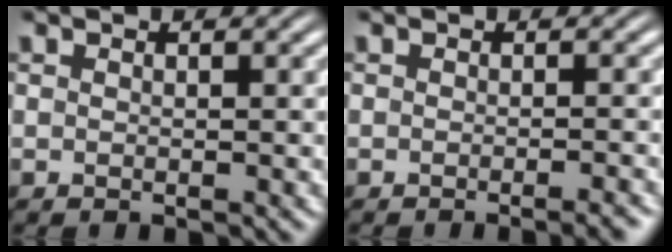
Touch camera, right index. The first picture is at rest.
{"total": 1.5, "force": [-1.3, 0.0, 0.8], "torque": [-0.010, 0.004, -0.024]}